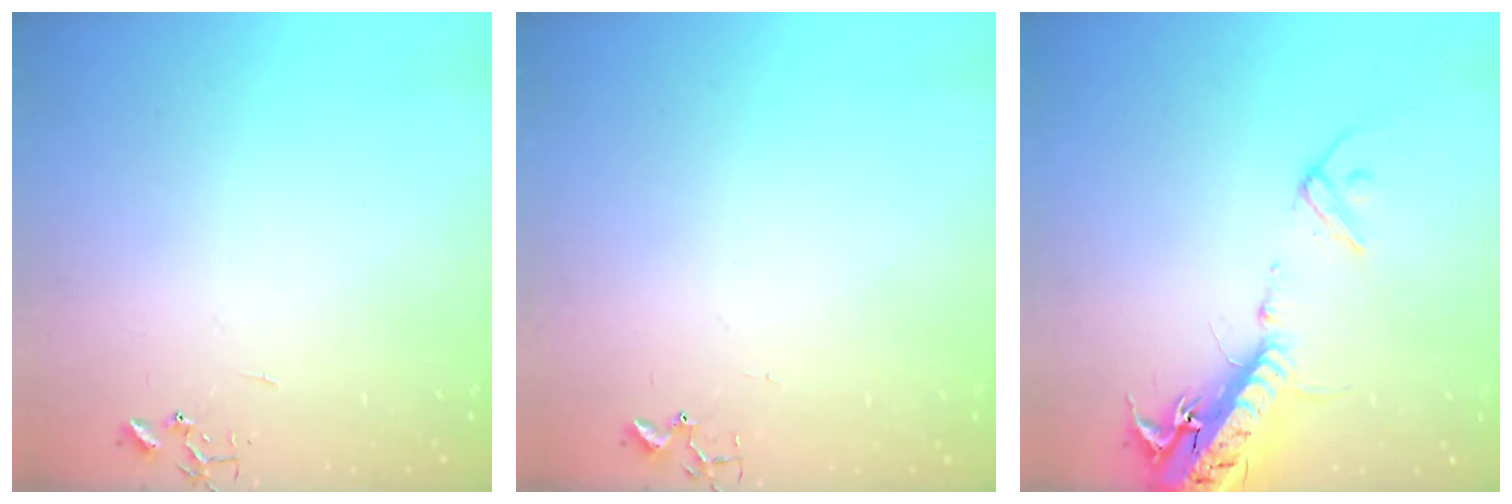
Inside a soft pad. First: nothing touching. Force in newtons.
{"total": 4.0, "press": 3.9, "slide": 0.4}
{"total": 18.2, "press": 17.7, "slide": 4.1}